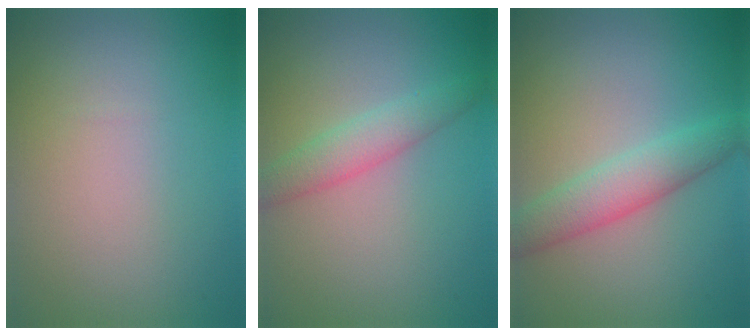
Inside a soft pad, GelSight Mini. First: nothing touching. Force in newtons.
{"total": 2.7, "press": 2.7, "slide": 0.0}
{"total": 3.7, "press": 3.7, "slide": 0.1}